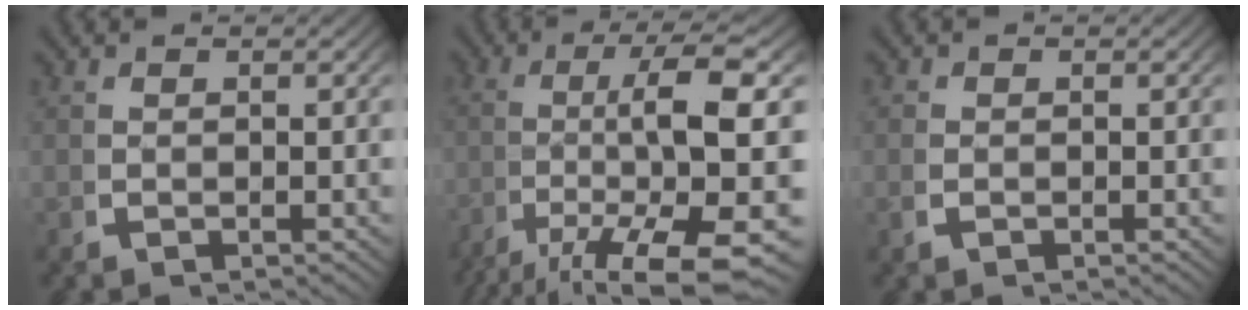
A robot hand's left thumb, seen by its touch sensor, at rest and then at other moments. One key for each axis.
{"total": 12.5, "fx": -3.3, "fy": 5.1, "fz": 10.9, "tx": -0.210, "ty": -0.050, "tz": -0.017}
{"total": 0.9, "fx": -0.3, "fy": 0.7, "fz": 0.4, "tx": -0.017, "ty": -0.009, "tz": -0.003}